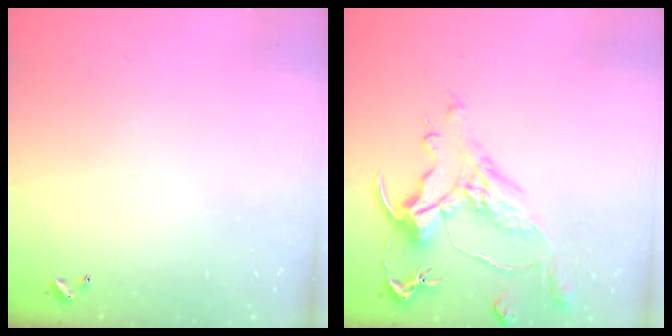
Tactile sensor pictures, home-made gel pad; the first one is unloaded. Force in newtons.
{"total": 1.7, "press": 0.9, "slide": 1.4}